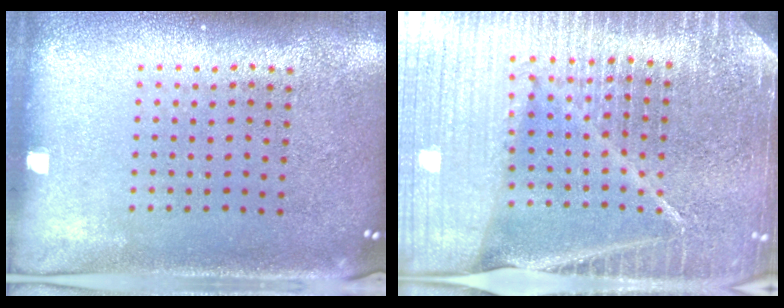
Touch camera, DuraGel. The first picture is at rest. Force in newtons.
{"total": 5.9, "press": 5.1, "slide": 2.8}